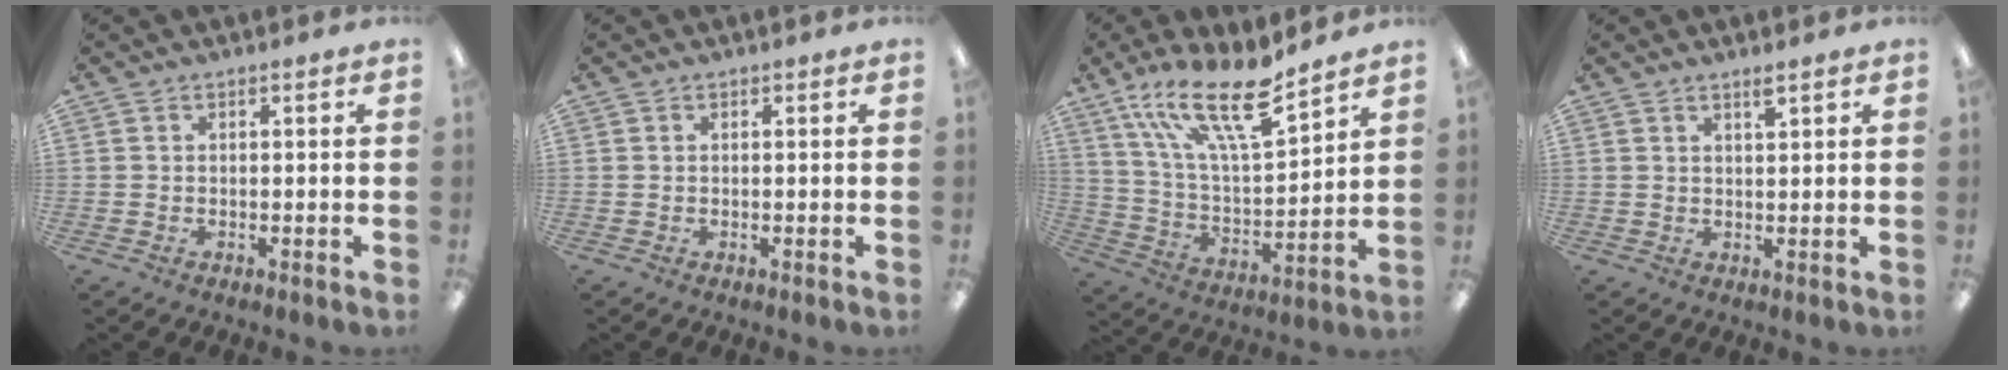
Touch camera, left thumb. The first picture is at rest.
{"total": 0.0}
{"total": 20.2, "force": [14.0, 5.9, 13.4], "torque": [-0.249, -0.085, 0.236]}
{"total": 1.9, "force": [1.6, 0.0, 1.0], "torque": [-0.014, -0.006, 0.027]}